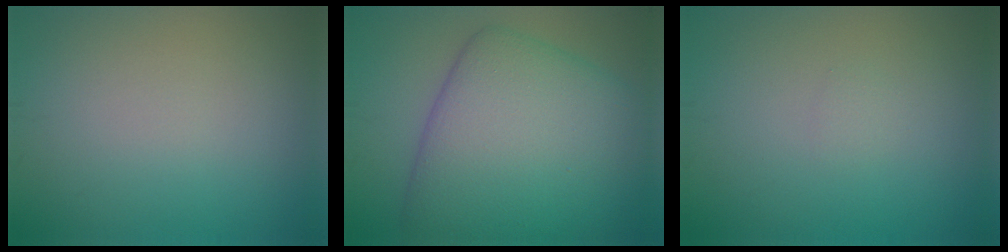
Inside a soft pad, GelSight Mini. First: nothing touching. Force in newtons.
{"total": 12.3, "press": 12.3, "slide": 0.3}
{"total": 0.5, "press": 0.5, "slide": 0.1}